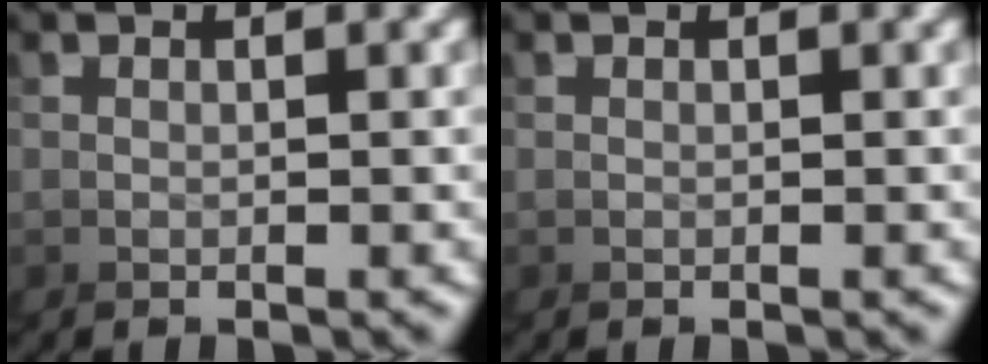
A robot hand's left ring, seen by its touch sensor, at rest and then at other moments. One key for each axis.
{"total": 0.0}